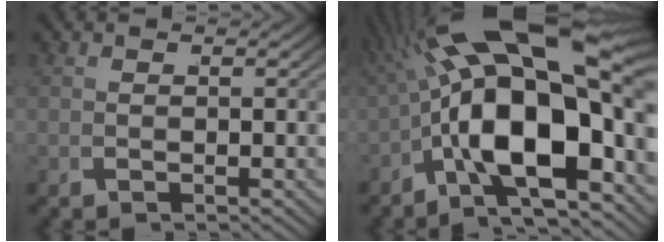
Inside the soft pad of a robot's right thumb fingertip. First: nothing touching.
{"total": 16.2, "force": [0.3, 8.7, 13.7], "torque": [-0.255, -0.034, 0.019]}